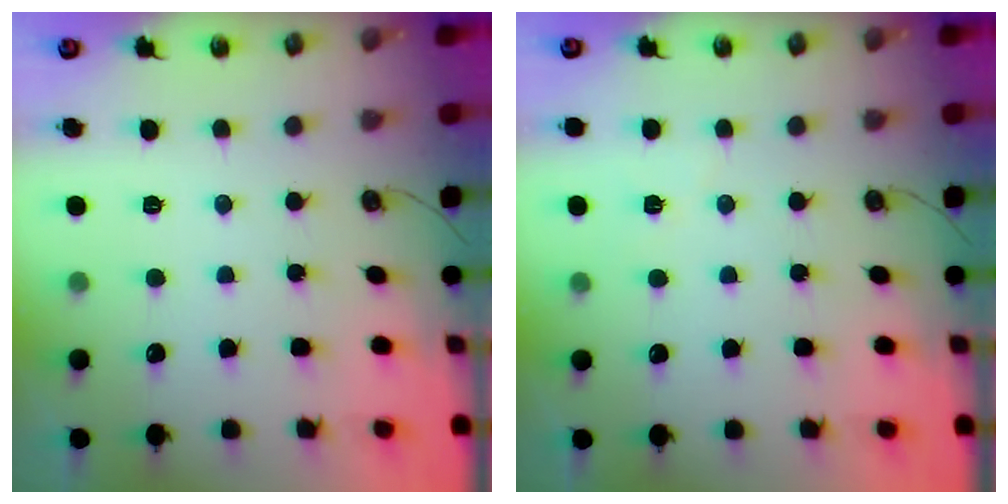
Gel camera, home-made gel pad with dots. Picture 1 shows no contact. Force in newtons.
{"total": 2.9, "press": 2.7, "slide": 0.9}